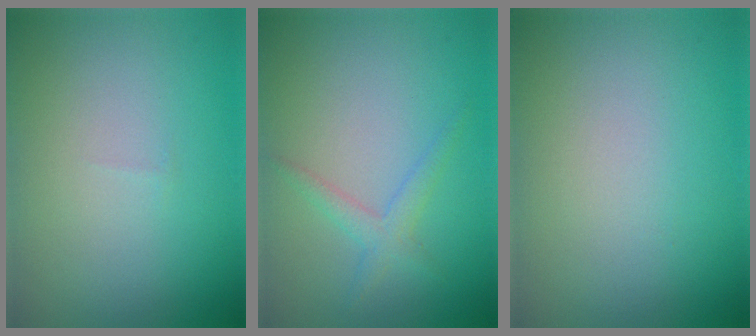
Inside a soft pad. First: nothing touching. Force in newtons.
{"total": 1.8, "press": 1.8, "slide": 0.1}
{"total": 0.0}